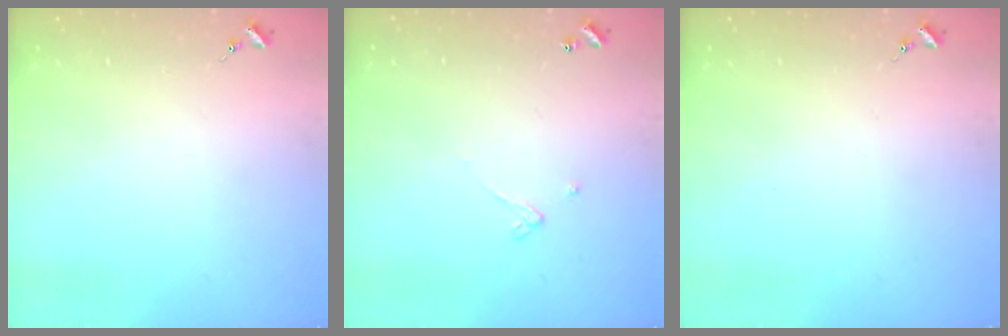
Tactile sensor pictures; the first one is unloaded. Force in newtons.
{"total": 2.4, "press": 2.4, "slide": 0.2}
{"total": 0.0}